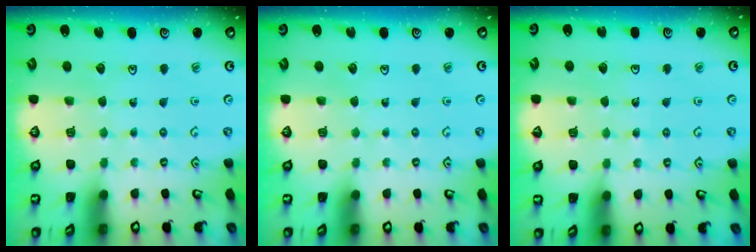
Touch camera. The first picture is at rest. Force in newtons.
{"total": 0.0}
{"total": 3.3, "press": 3.2, "slide": 0.4}